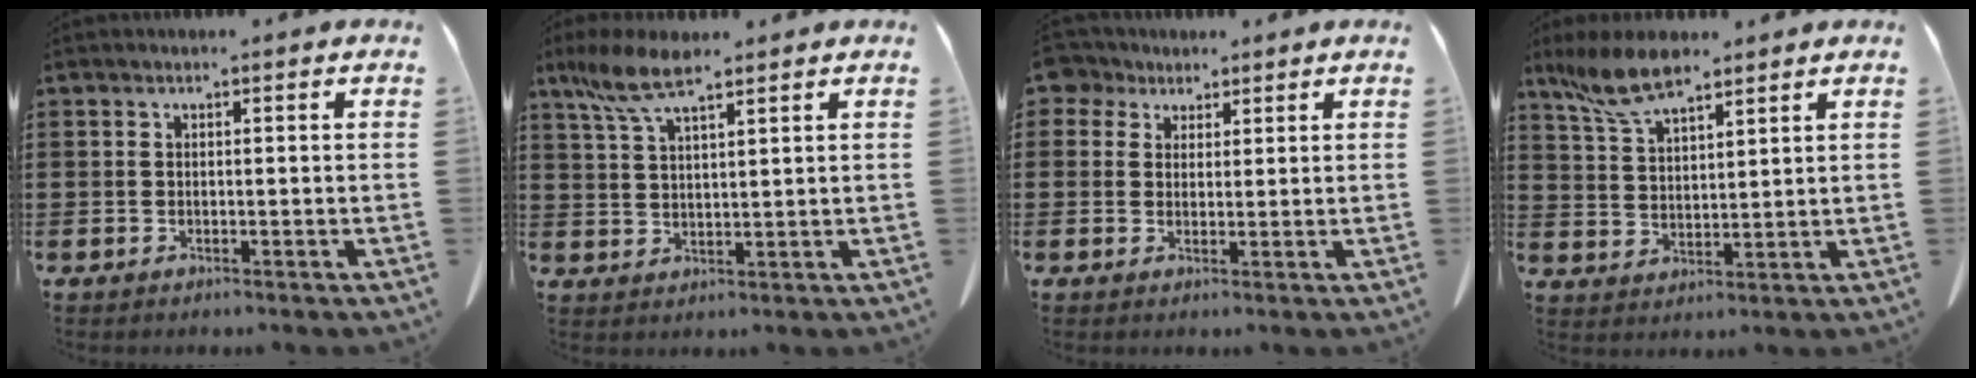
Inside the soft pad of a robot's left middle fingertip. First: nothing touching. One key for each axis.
{"total": 6.6, "fx": 4.5, "fy": 1.5, "fz": 4.6, "tx": -0.107, "ty": -0.008, "tz": 0.081}
{"total": 3.8, "fx": 2.7, "fy": 2.6, "fz": 0.9, "tx": -0.026, "ty": 0.008, "tz": 0.049}
{"total": 7.7, "fx": 5.9, "fy": 2.3, "fz": 4.4, "tx": -0.110, "ty": -0.008, "tz": 0.110}